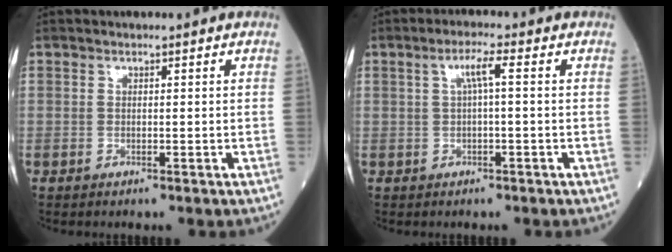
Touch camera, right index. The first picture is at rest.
{"total": 3.2, "force": [0.6, 0.1, 3.1], "torque": [-0.059, 0.011, 0.012]}